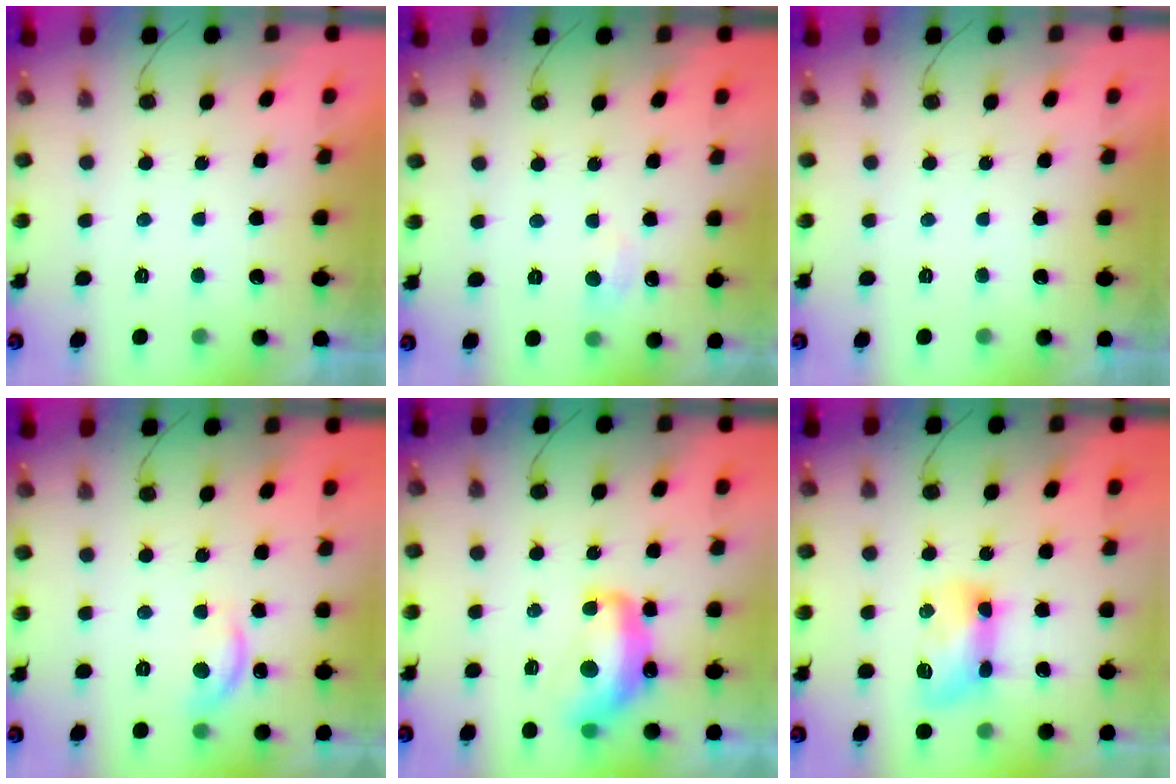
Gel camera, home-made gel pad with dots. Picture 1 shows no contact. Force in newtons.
{"total": 5.3, "press": 5.3, "slide": 0.7}
{"total": 0.0}
{"total": 10.0, "press": 10.0, "slide": 0.6}
{"total": 12.8, "press": 12.8, "slide": 0.9}
{"total": 10.2, "press": 10.1, "slide": 1.2}